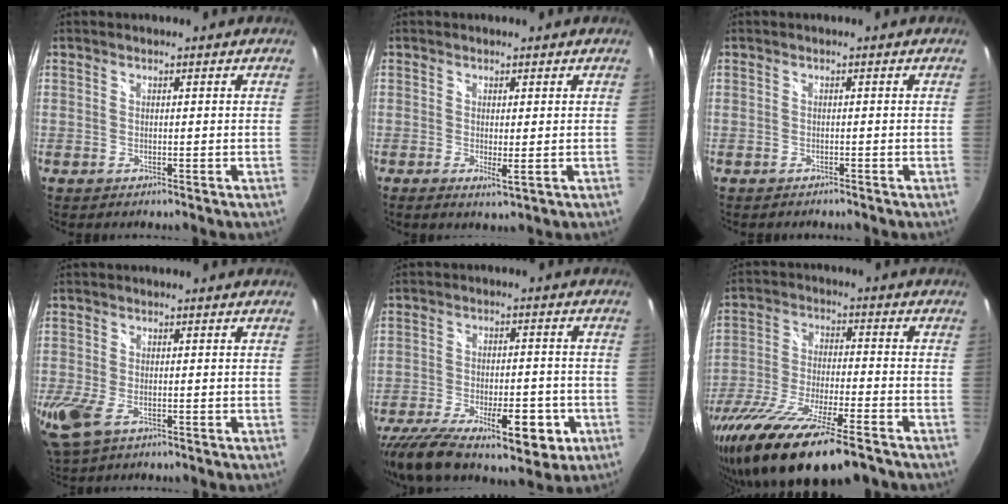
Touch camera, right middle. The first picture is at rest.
{"total": 2.2, "force": [-0.3, 0.3, 2.1], "torque": [-0.039, -0.010, -0.004]}
{"total": 1.2, "force": [-1.2, 0.3, 0.2], "torque": [-0.007, -0.007, -0.018]}
{"total": 8.3, "force": [-3.4, 4.6, 5.9], "torque": [-0.139, -0.029, -0.061]}
{"total": 18.2, "force": [-10.6, 7.4, 12.8], "torque": [-0.238, -0.036, -0.156]}
{"total": 22.1, "force": [-16.6, 4.4, 13.9], "torque": [-0.278, -0.067, -0.289]}